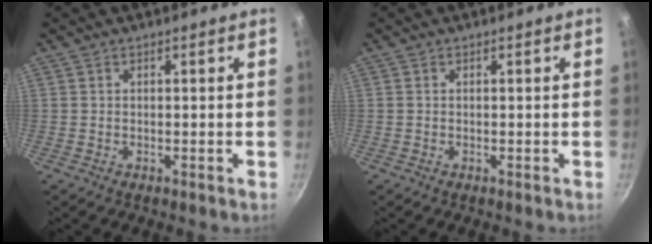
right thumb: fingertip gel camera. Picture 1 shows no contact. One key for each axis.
{"total": 0.0}